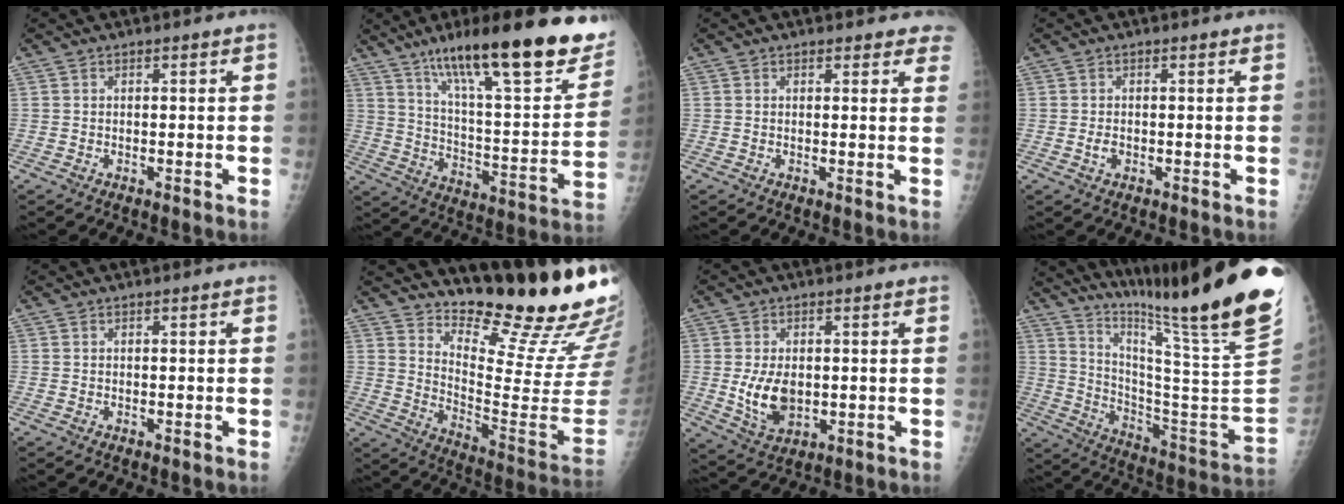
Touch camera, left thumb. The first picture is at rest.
{"total": 29.3, "force": [18.7, 6.4, 21.6], "torque": [-0.296, -0.058, 0.290]}
{"total": 4.6, "force": [4.1, 1.8, 1.0], "torque": [0.027, -0.015, 0.027]}
{"total": 1.5, "force": [-0.2, 1.0, 1.1], "torque": [-0.017, 0.000, -0.002]}
{"total": 0.0}
{"total": 23.3, "force": [19.3, 4.3, 12.3], "torque": [-0.146, -0.179, 0.269]}
{"total": 7.7, "force": [-0.1, 5.0, 5.9], "torque": [-0.093, -0.013, 0.012]}
{"total": 30.1, "force": [22.9, -0.6, 19.4], "torque": [-0.294, -0.170, 0.342]}